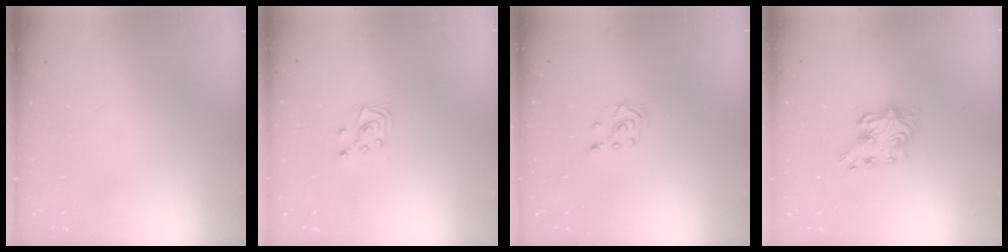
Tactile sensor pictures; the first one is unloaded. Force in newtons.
{"total": 3.0, "press": 3.0, "slide": 0.3}
{"total": 3.0, "press": 2.9, "slide": 0.7}
{"total": 6.9, "press": 6.9, "slide": 0.3}